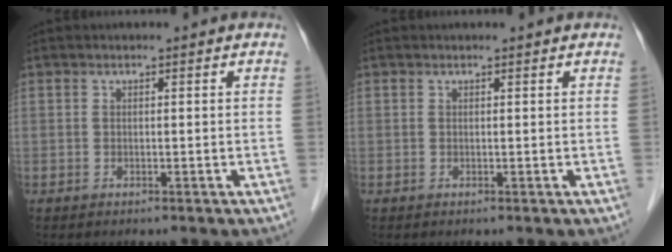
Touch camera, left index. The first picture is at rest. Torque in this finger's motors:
{"motor_torque": [0.17, 0.04, -0.10, -0.01]}